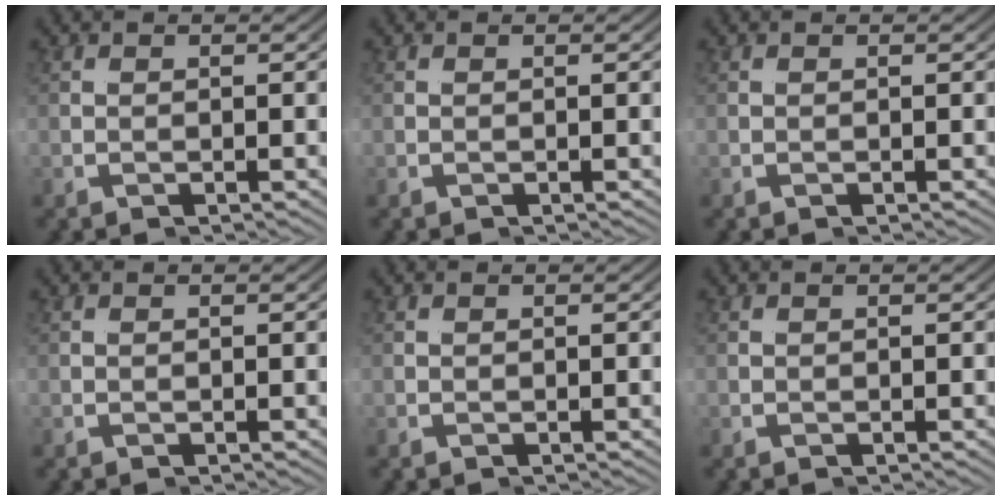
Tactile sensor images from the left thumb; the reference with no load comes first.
{"total": 0.0}
{"total": 0.0}
{"total": 0.0}
{"total": 0.0}
{"total": 0.0}